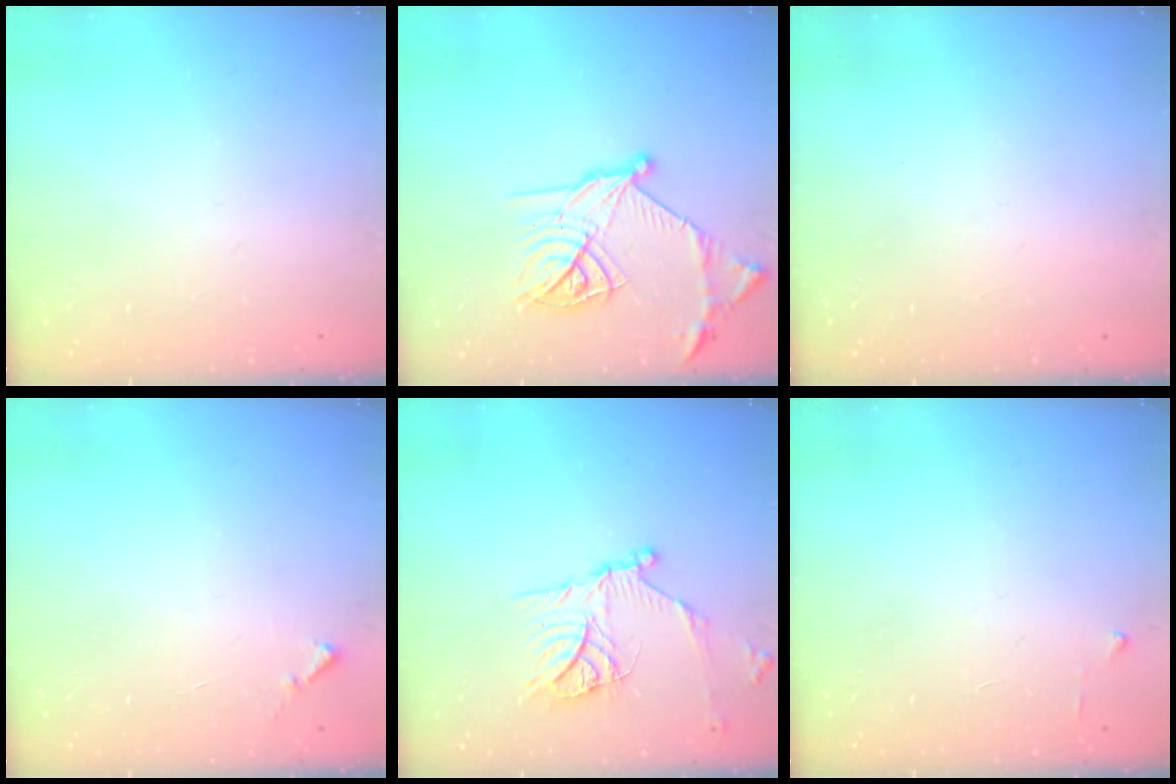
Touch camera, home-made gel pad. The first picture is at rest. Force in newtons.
{"total": 20.0, "press": 20.0, "slide": 1.2}
{"total": 1.5, "press": 1.5, "slide": 0.1}
{"total": 4.4, "press": 4.4, "slide": 0.3}
{"total": 15.6, "press": 15.5, "slide": 1.4}
{"total": 3.7, "press": 3.6, "slide": 0.4}